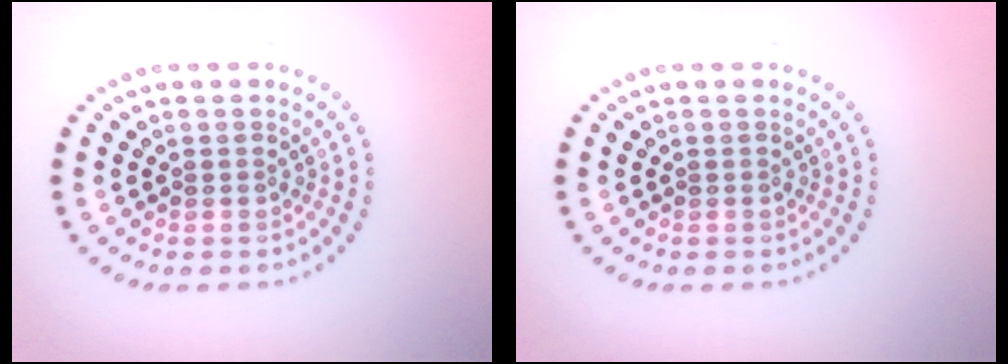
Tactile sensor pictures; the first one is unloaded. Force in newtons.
{"total": 0.0}